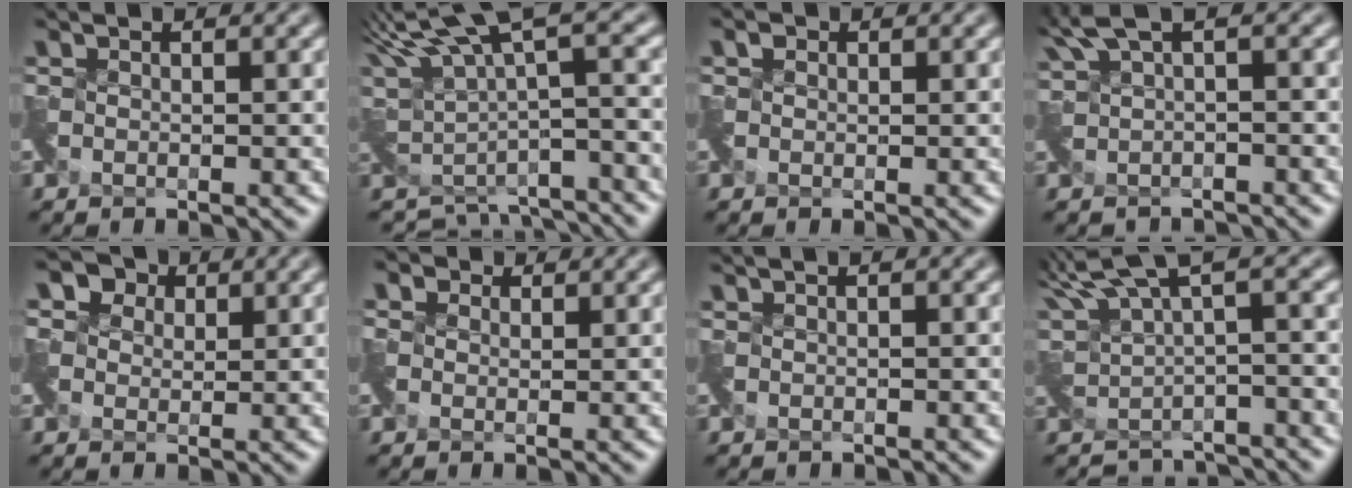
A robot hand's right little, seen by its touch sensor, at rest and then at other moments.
{"total": 6.0, "force": [1.9, 2.4, 5.1], "torque": [-0.100, -0.008, 0.064]}
{"total": 0.9, "force": [-0.2, 0.2, -0.9], "torque": [0.014, -0.001, 0.002]}
{"total": 1.6, "force": [0.3, 1.0, 1.1], "torque": [-0.026, -0.024, 0.009]}
{"total": 3.5, "force": [1.3, 3.1, 0.9], "torque": [-0.027, 0.015, 0.010]}
{"total": 1.2, "force": [0.1, 1.0, -0.7], "torque": [0.010, 0.000, 0.001]}
{"total": 0.5, "force": [-0.1, 0.3, 0.4], "torque": [-0.007, -0.006, -0.003]}
{"total": 4.1, "force": [1.5, 1.8, 3.3], "torque": [-0.064, -0.016, 0.047]}